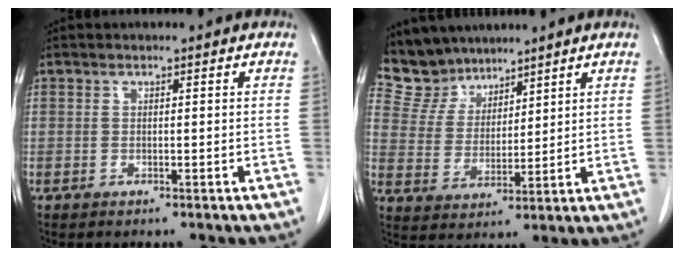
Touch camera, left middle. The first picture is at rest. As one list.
[{"total": 7.3, "force": [6.7, 2.9, 0.0], "torque": [-0.013, 0.013, 0.145]}]